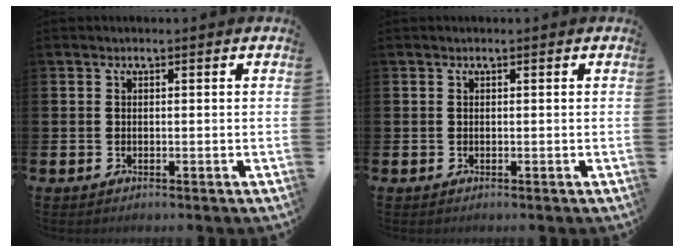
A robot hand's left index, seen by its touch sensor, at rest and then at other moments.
{"total": 0.0}